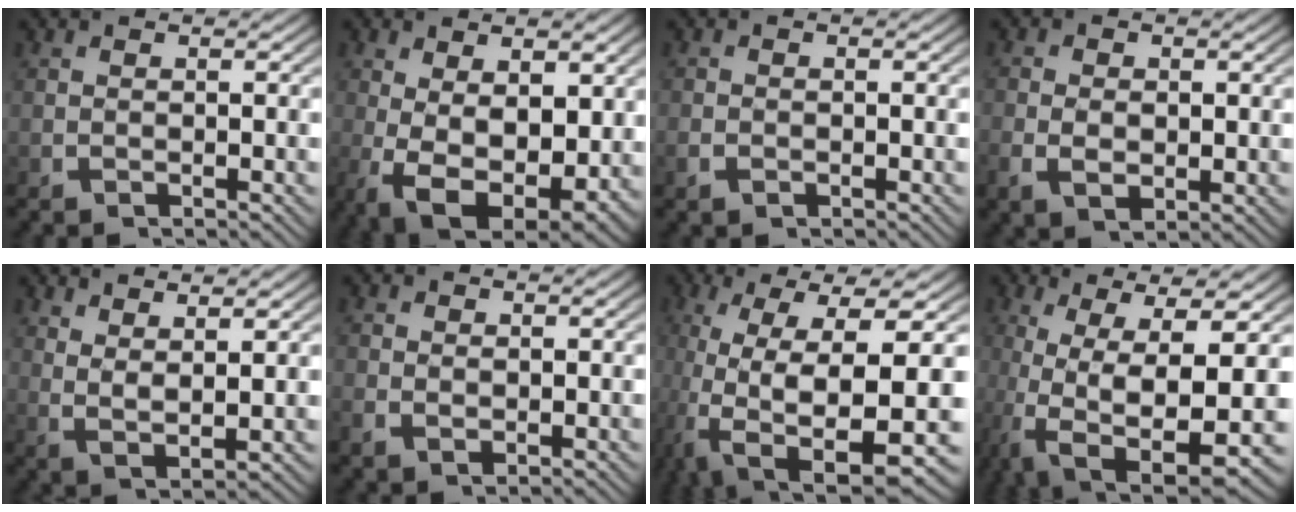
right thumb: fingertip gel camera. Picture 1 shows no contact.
{"total": 10.6, "force": [-3.7, 6.7, 7.3], "torque": [-0.162, -0.066, -0.029]}
{"total": 1.0, "force": [-0.5, 0.7, 0.5], "torque": [-0.014, -0.003, -0.009]}
{"total": 2.8, "force": [-0.2, 2.0, 1.8], "torque": [-0.042, -0.016, 0.007]}
{"total": 4.0, "force": [2.0, 1.9, 3.0], "torque": [-0.065, -0.012, 0.045]}
{"total": 1.5, "force": [0.1, 1.2, 0.9], "torque": [-0.026, -0.012, 0.011]}
{"total": 15.9, "force": [-3.5, 8.4, 13.0], "torque": [-0.247, -0.059, -0.017]}
{"total": 12.0, "force": [-2.2, 5.7, 10.4], "torque": [-0.201, -0.049, -0.001]}